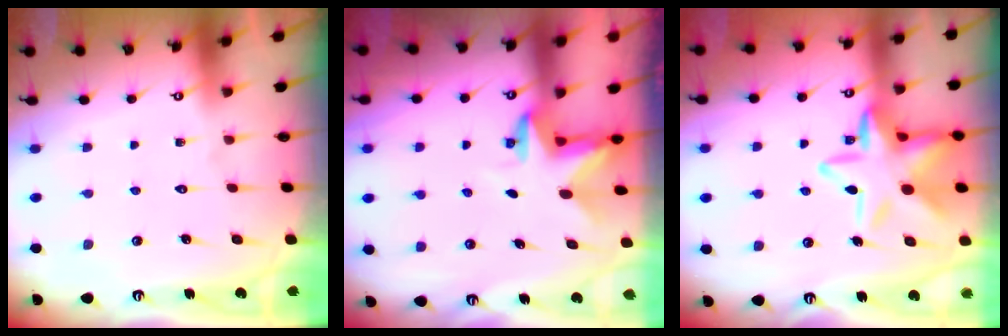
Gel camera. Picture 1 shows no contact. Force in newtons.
{"total": 3.0, "press": 3.0, "slide": 0.1}
{"total": 16.4, "press": 16.3, "slide": 1.8}